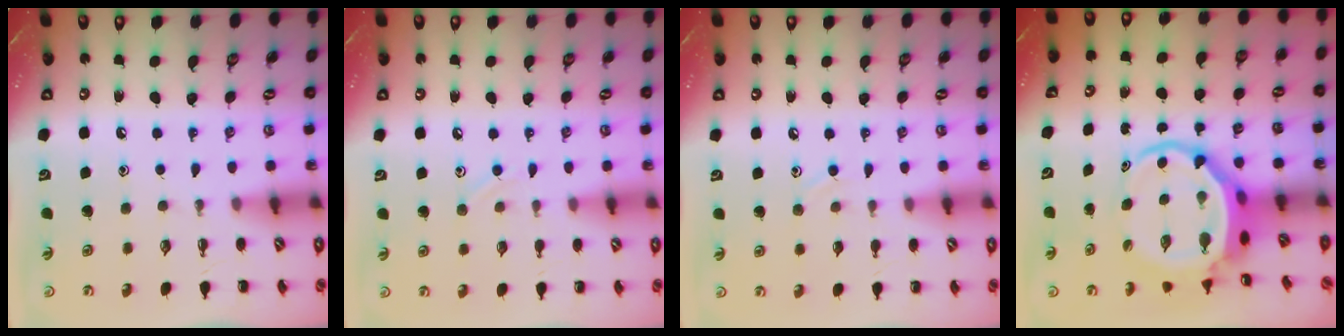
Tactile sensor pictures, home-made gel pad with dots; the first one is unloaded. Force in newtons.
{"total": 5.6, "press": 5.3, "slide": 1.7}
{"total": 5.0, "press": 4.7, "slide": 1.9}
{"total": 6.4, "press": 6.1, "slide": 2.0}